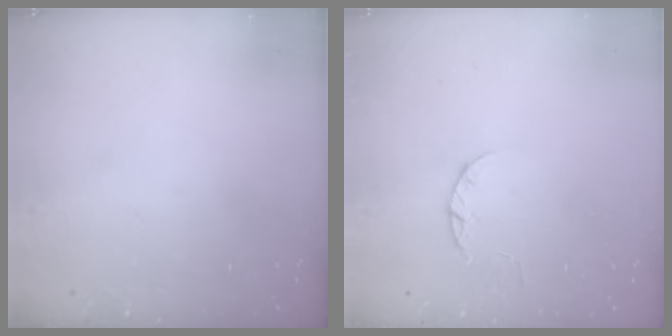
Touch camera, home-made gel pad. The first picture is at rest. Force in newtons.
{"total": 2.4, "press": 2.3, "slide": 0.4}